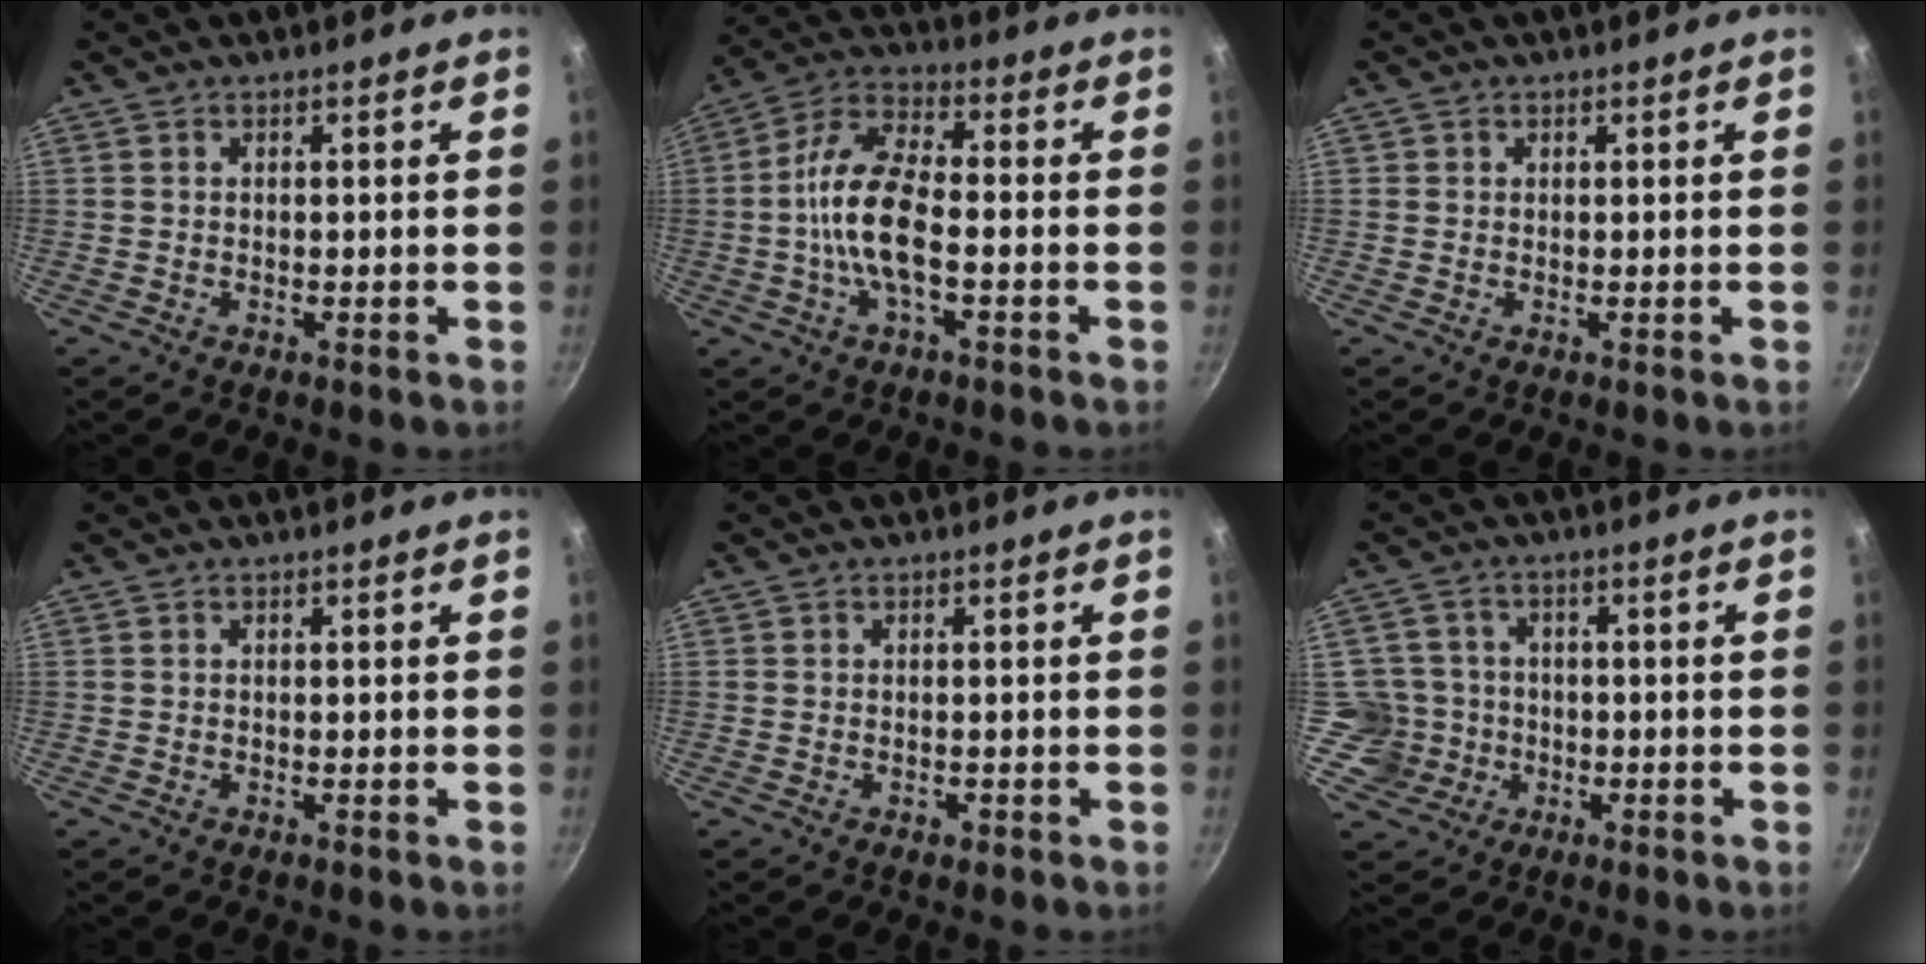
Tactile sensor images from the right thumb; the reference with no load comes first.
{"total": 12.2, "force": [-2.1, 4.9, 10.9], "torque": [-0.206, 0.032, -0.056]}
{"total": 0.5, "force": [0.2, 0.5, 0.0], "torque": [0.004, -0.001, 0.000]}
{"total": 0.0}
{"total": 0.8, "force": [-0.4, 0.6, 0.4], "torque": [-0.003, 0.001, -0.005]}
{"total": 6.2, "force": [-1.1, 6.1, 0.5], "torque": [0.026, 0.019, -0.023]}